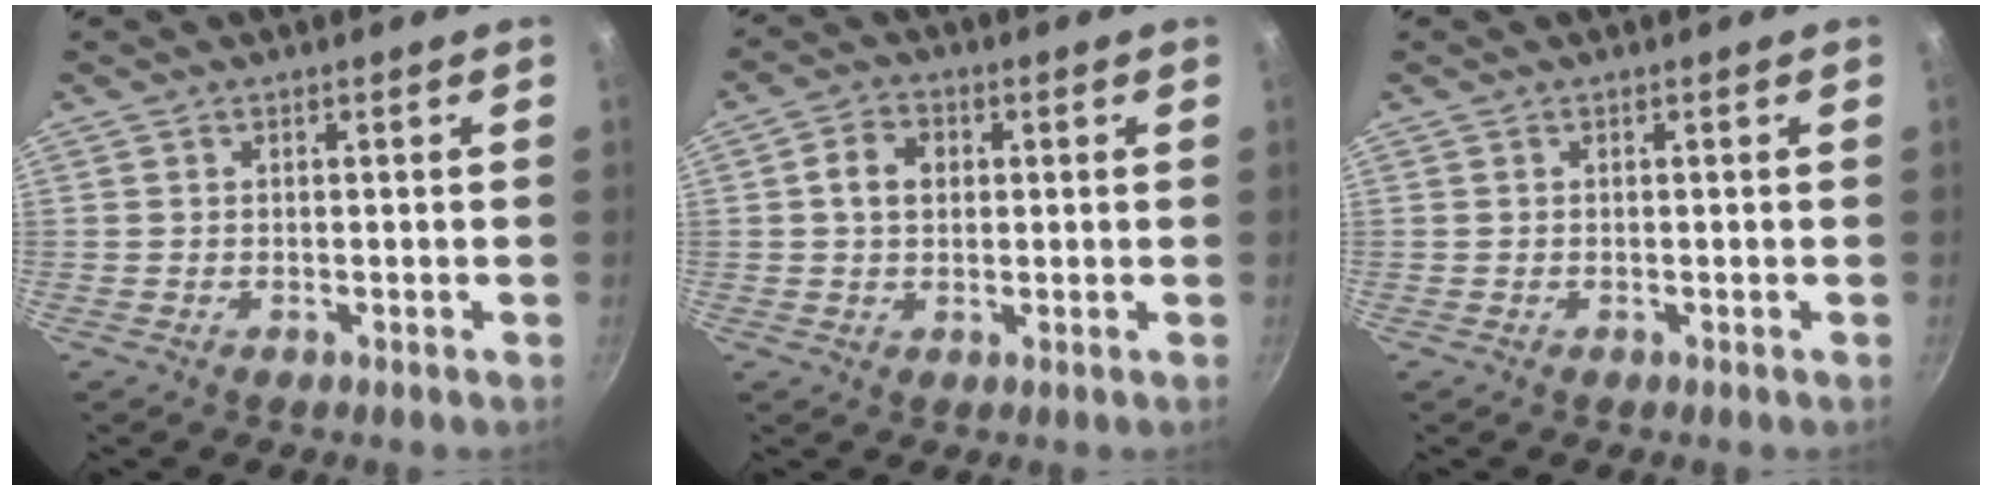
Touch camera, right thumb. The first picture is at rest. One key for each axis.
{"total": 5.6, "fx": 1.0, "fy": 4.3, "fz": 3.5, "tx": -0.047, "ty": 0.008, "tz": 0.009}
{"total": 0.0}